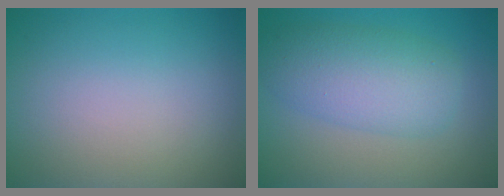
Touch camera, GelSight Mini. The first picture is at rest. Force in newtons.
{"total": 5.7, "press": 5.7, "slide": 0.3}